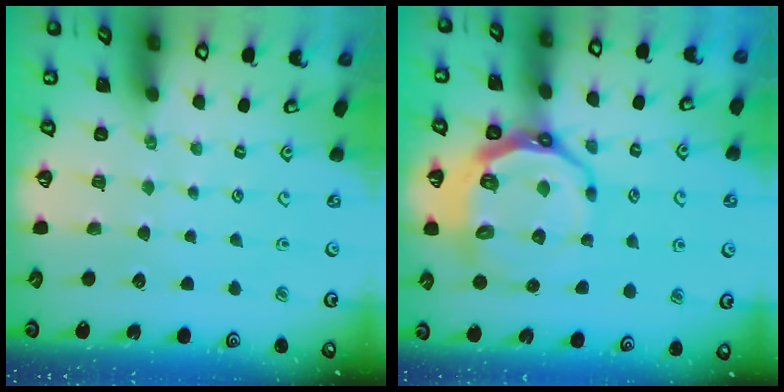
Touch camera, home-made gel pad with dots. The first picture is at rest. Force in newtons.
{"total": 13.4, "press": 12.8, "slide": 4.0}